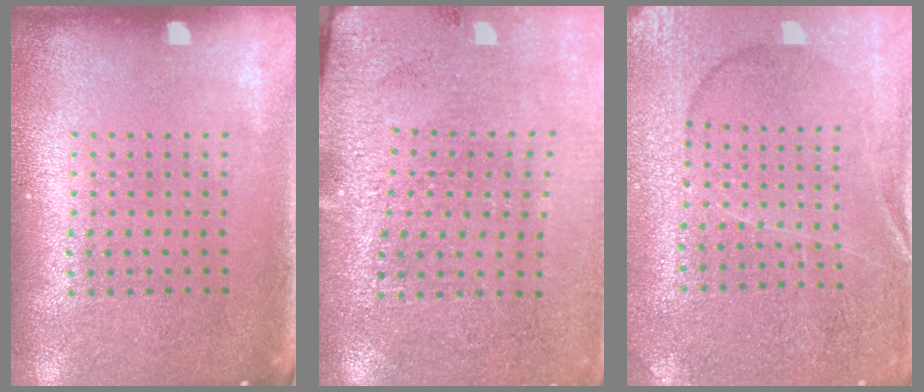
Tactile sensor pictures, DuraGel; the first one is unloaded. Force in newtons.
{"total": 2.9, "press": 2.9, "slide": 0.2}
{"total": 1.3, "press": 1.2, "slide": 0.3}